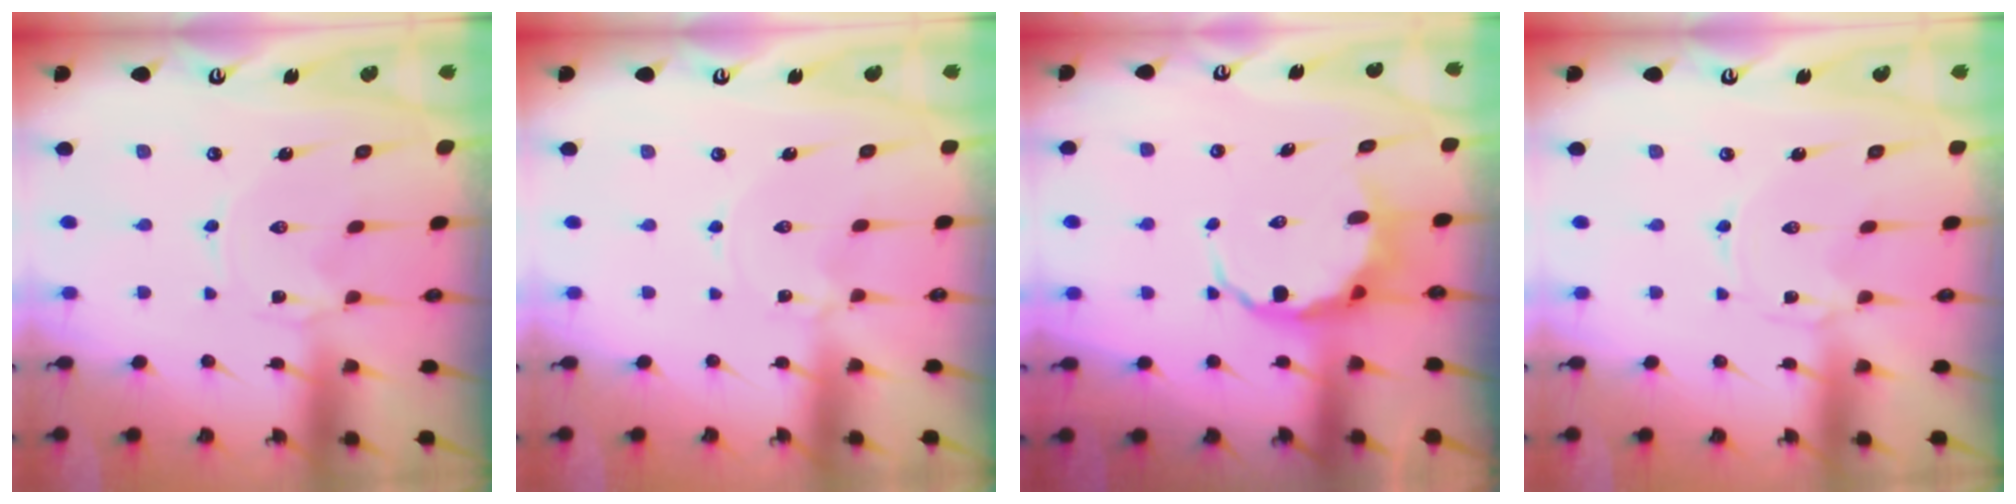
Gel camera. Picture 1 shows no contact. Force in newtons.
{"total": 0.0}
{"total": 6.9, "press": 6.7, "slide": 1.8}
{"total": 0.5, "press": 0.4, "slide": 0.2}